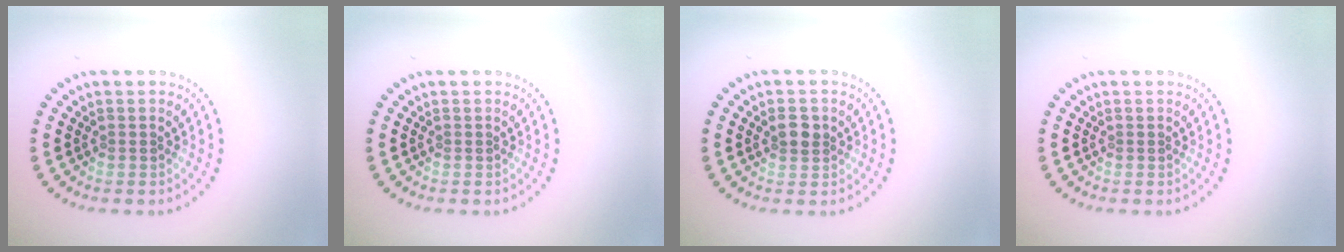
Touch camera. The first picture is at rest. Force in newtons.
{"total": 0.0}
{"total": 1.7, "press": 1.7, "slide": 0.5}
{"total": 0.0}